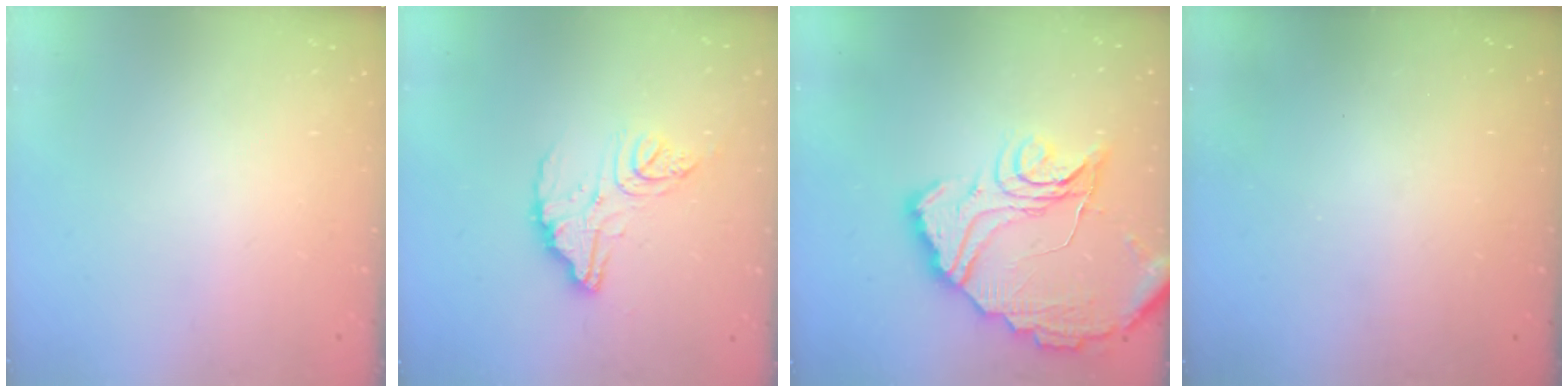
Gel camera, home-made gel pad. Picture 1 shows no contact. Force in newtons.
{"total": 13.0, "press": 12.9, "slide": 1.2}
{"total": 21.9, "press": 21.8, "slide": 2.0}
{"total": 2.9, "press": 2.9, "slide": 0.3}